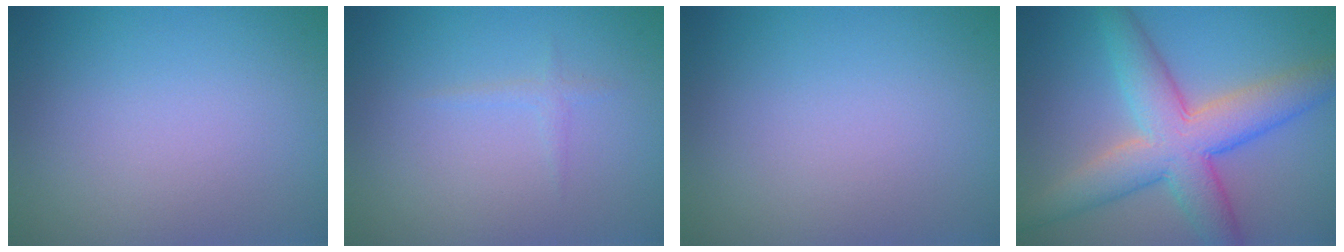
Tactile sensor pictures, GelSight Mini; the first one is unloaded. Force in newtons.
{"total": 0.7, "press": 0.7, "slide": 0.0}
{"total": 0.0}
{"total": 8.0, "press": 8.0, "slide": 0.3}